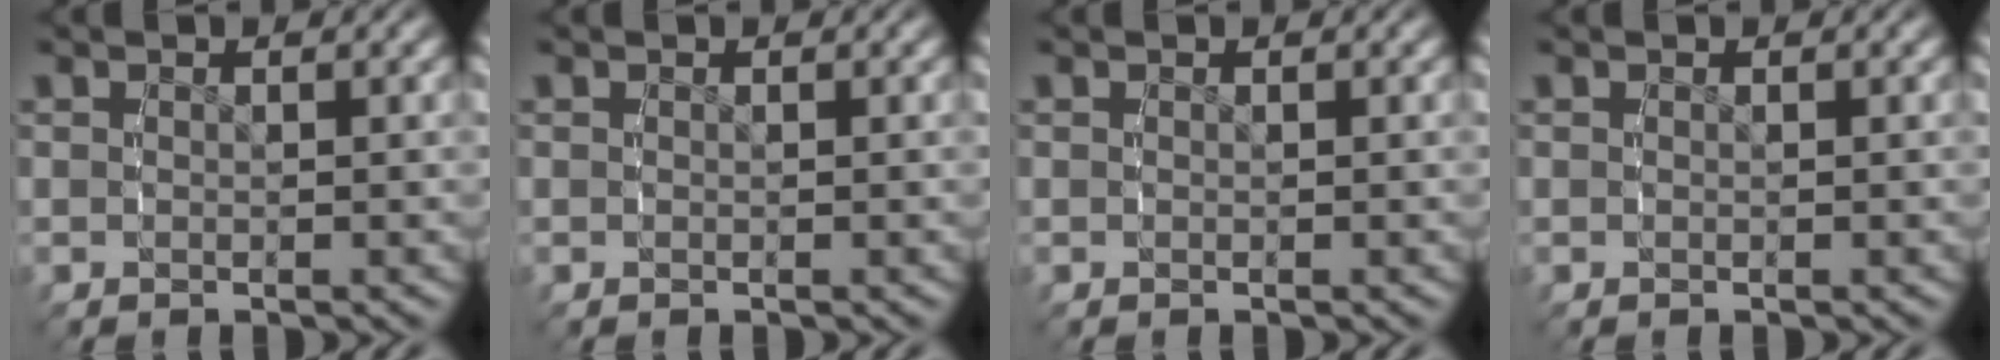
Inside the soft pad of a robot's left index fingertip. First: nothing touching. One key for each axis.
{"total": 0.0}
{"total": 0.0}
{"total": 0.0}